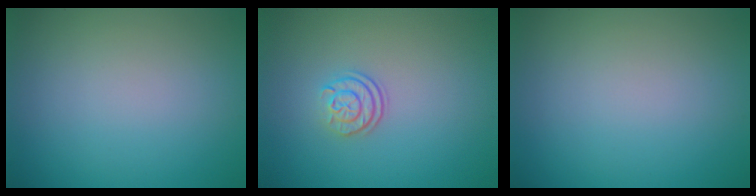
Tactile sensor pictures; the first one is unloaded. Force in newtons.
{"total": 2.4, "press": 1.8, "slide": 1.5}
{"total": 0.0}